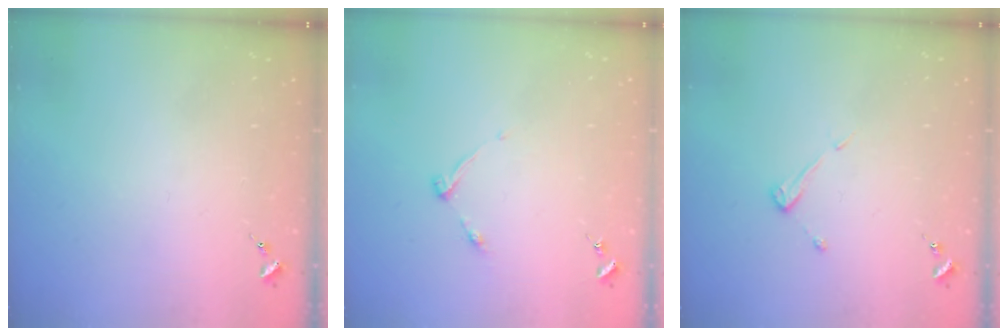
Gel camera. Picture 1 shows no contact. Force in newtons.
{"total": 4.5, "press": 4.4, "slide": 0.6}
{"total": 3.9, "press": 3.9, "slide": 0.4}